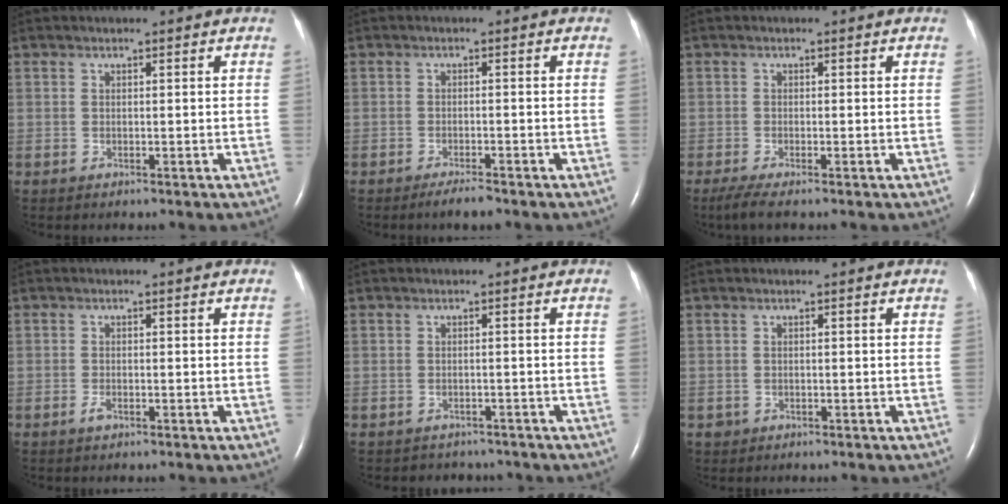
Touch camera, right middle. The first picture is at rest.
{"total": 2.5, "force": [-2.1, 0.2, 1.4], "torque": [-0.033, -0.005, -0.035]}
{"total": 2.7, "force": [-1.9, 0.1, 1.9], "torque": [-0.045, -0.010, -0.040]}
{"total": 1.0, "force": [-0.7, 0.4, 0.7], "torque": [-0.019, -0.001, -0.011]}
{"total": 3.7, "force": [-3.3, 1.6, -0.2], "torque": [-0.001, 0.006, -0.042]}
{"total": 0.8, "force": [-0.4, 0.7, -0.1], "torque": [-0.003, 0.004, -0.004]}